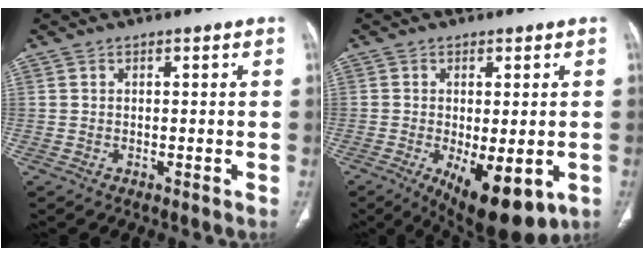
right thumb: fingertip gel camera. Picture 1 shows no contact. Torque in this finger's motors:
{"motor_torque": [-0.26, 0.59, 0.05, 0.04, 0.28]}